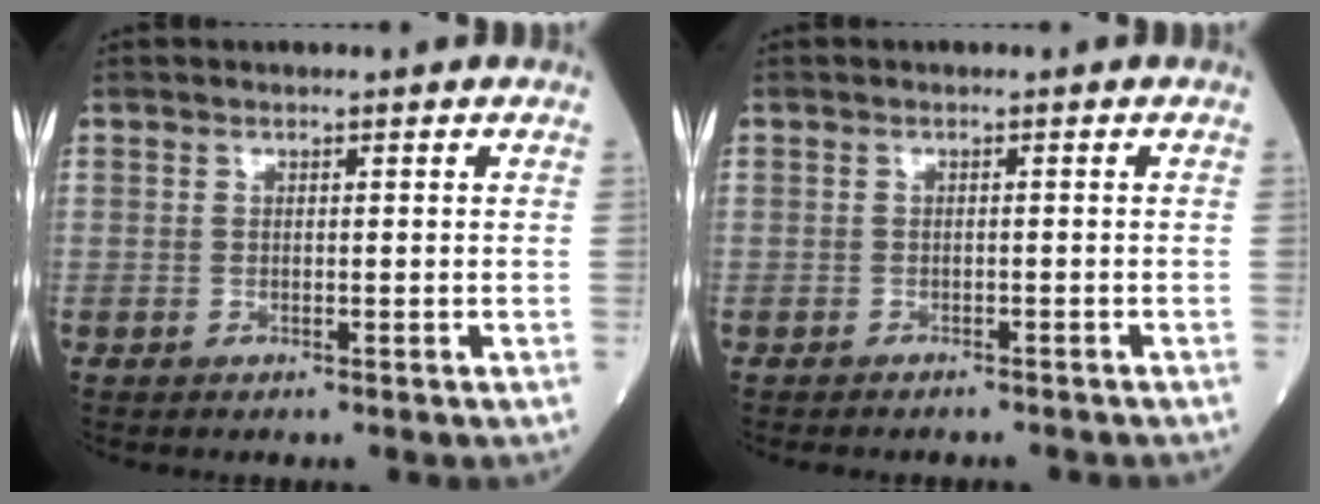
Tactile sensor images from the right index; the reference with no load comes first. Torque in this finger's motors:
{"motor_torque": [-0.37, -0.22, -0.59, -0.21]}